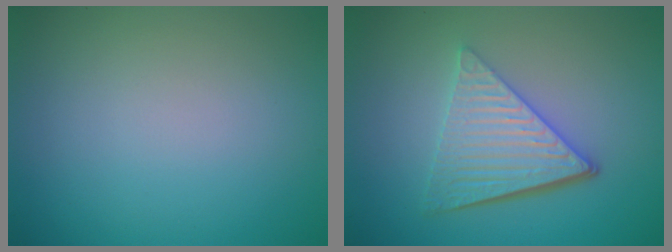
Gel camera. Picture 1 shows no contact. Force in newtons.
{"total": 5.8, "press": 4.1, "slide": 4.1}